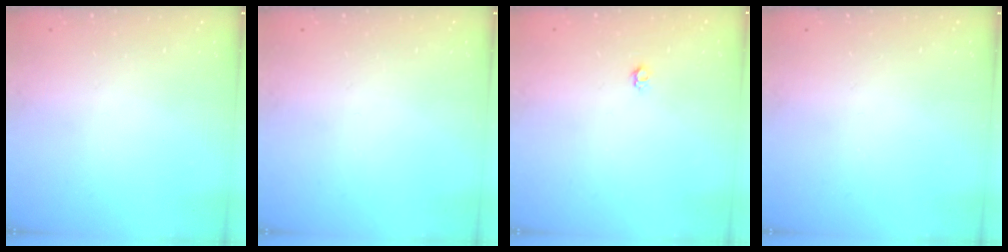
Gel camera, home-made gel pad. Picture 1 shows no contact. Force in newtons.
{"total": 0.0}
{"total": 4.0, "press": 3.9, "slide": 0.7}
{"total": 0.0}